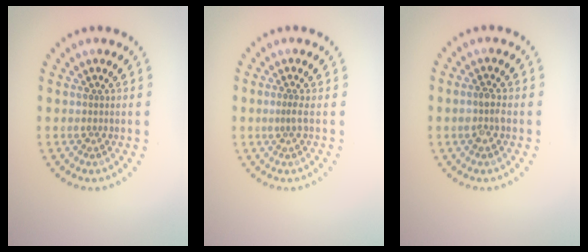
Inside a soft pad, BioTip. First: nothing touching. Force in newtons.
{"total": 0.7, "press": 0.4, "slide": 0.6}
{"total": 1.8, "press": 1.8, "slide": 0.3}